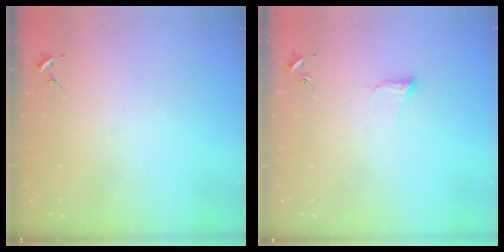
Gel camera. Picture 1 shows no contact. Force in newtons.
{"total": 5.6, "press": 5.6, "slide": 0.2}